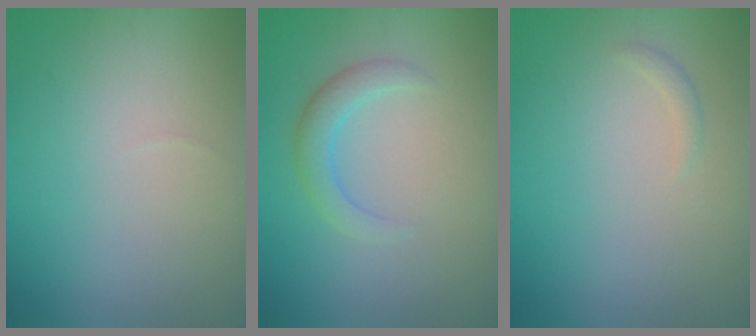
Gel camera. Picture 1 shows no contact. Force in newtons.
{"total": 2.3, "press": 2.3, "slide": 0.1}
{"total": 0.7, "press": 0.7, "slide": 0.0}